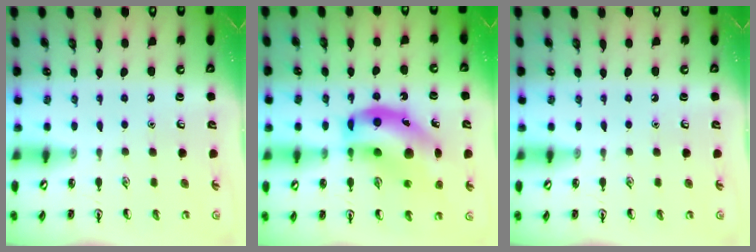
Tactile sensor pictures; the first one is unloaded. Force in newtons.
{"total": 17.6, "press": 17.2, "slide": 3.8}
{"total": 0.0}